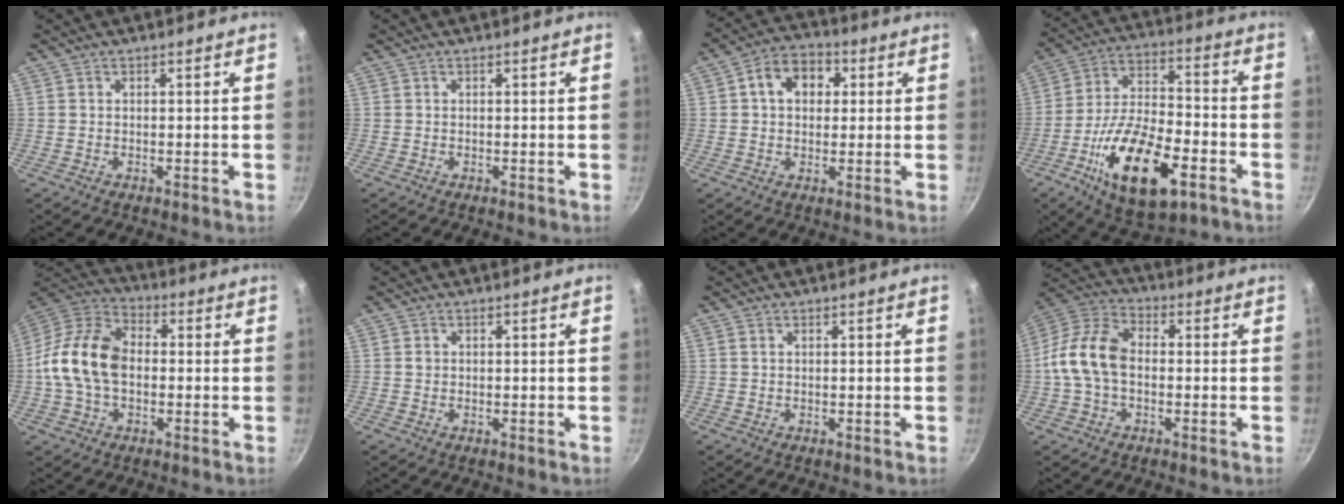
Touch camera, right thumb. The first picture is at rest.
{"total": 0.0}
{"total": 9.1, "force": [2.2, 6.8, 5.6], "torque": [-0.059, 0.015, 0.021]}
{"total": 21.0, "force": [-8.9, 9.2, 16.6], "torque": [-0.285, 0.029, -0.155]}
{"total": 14.9, "force": [-0.7, 10.2, 10.8], "torque": [-0.181, 0.034, -0.033]}
{"total": 0.8, "force": [0.1, 0.8, 0.3], "torque": [-0.002, 0.002, 0.001]}
{"total": 0.6, "force": [0.3, 0.4, 0.3], "torque": [-0.005, 0.001, 0.004]}
{"total": 12.0, "force": [-0.8, 8.1, 8.8], "torque": [-0.152, 0.037, -0.036]}